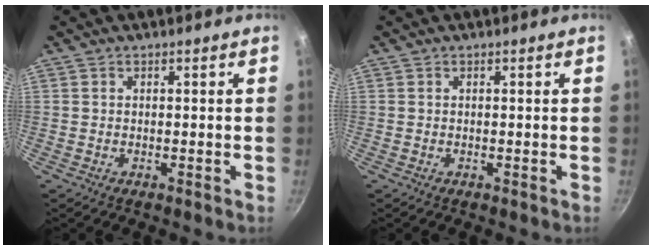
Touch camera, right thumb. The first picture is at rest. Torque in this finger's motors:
{"motor_torque": [-0.01, 0.01, 0.00, 0.00, 0.00]}